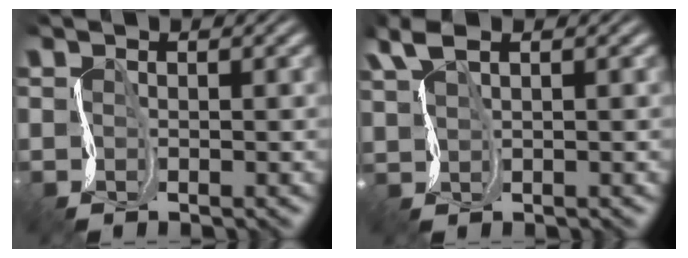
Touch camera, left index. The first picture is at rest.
{"total": 2.9, "force": [2.0, 1.0, 1.9], "torque": [-0.052, 0.012, 0.040]}